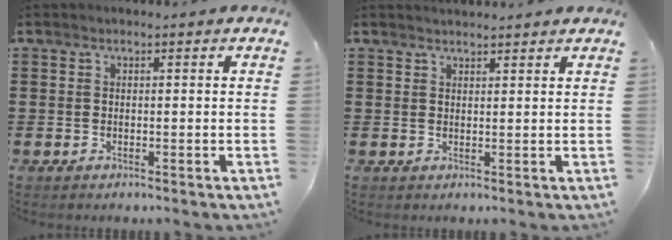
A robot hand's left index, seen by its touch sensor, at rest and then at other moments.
{"total": 1.5, "force": [1.5, 0.1, 0.1], "torque": [-0.005, 0.003, 0.029]}